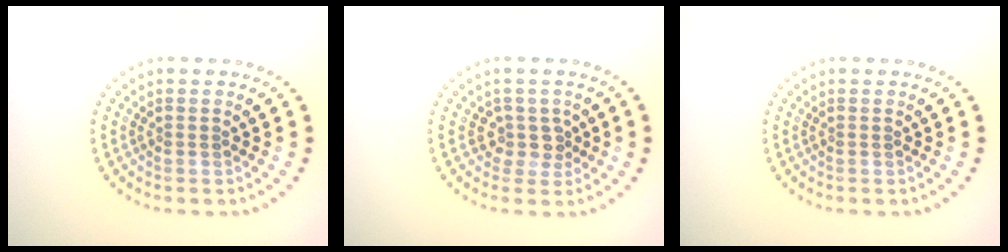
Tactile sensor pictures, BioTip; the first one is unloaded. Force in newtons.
{"total": 1.8, "press": 1.3, "slide": 1.3}
{"total": 0.0}